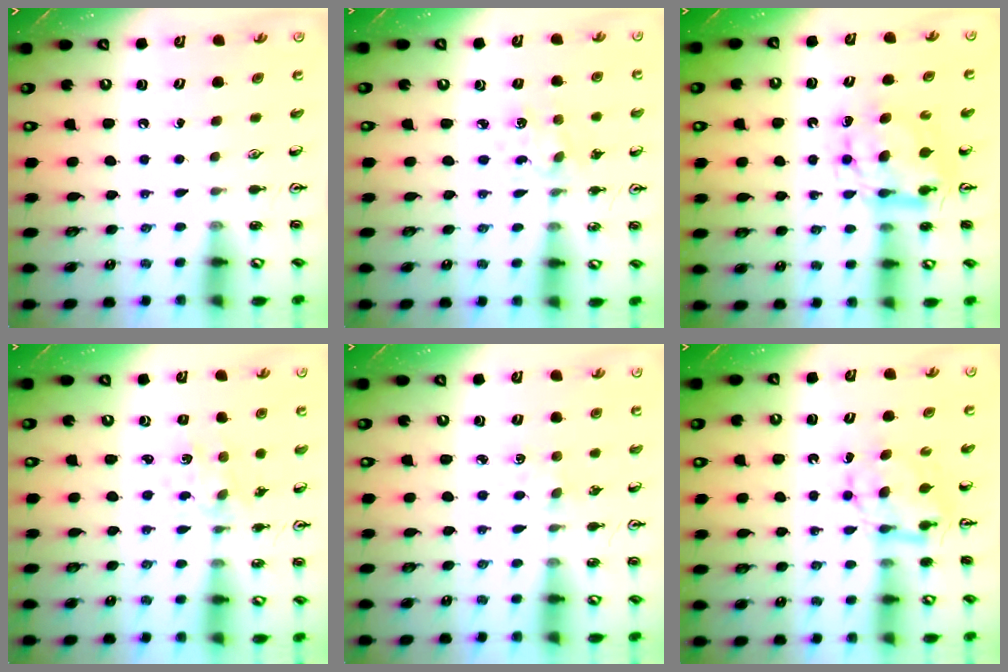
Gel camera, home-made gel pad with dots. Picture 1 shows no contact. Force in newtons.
{"total": 2.0, "press": 2.0, "slide": 0.2}
{"total": 7.9, "press": 7.9, "slide": 0.6}
{"total": 1.1, "press": 1.1, "slide": 0.3}
{"total": 1.7, "press": 1.6, "slide": 0.3}
{"total": 6.3, "press": 6.3, "slide": 0.3}